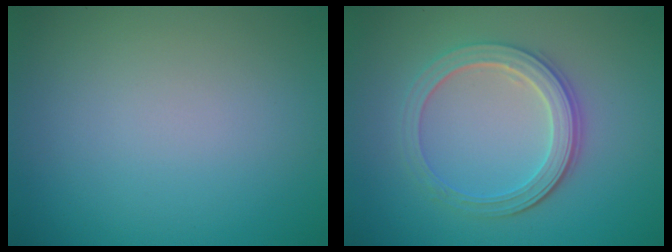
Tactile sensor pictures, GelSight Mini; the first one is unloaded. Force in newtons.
{"total": 3.9, "press": 3.4, "slide": 2.0}